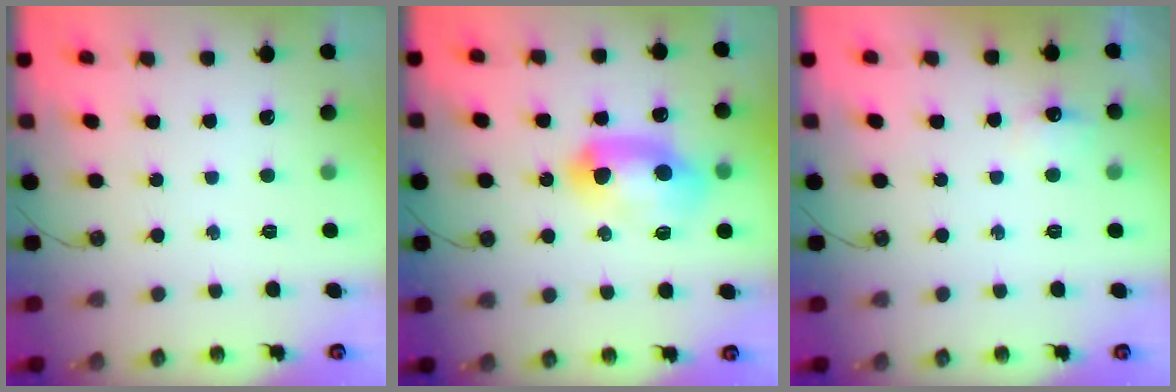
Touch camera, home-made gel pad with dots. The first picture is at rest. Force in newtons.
{"total": 14.2, "press": 14.2, "slide": 0.8}
{"total": 5.6, "press": 5.5, "slide": 0.7}